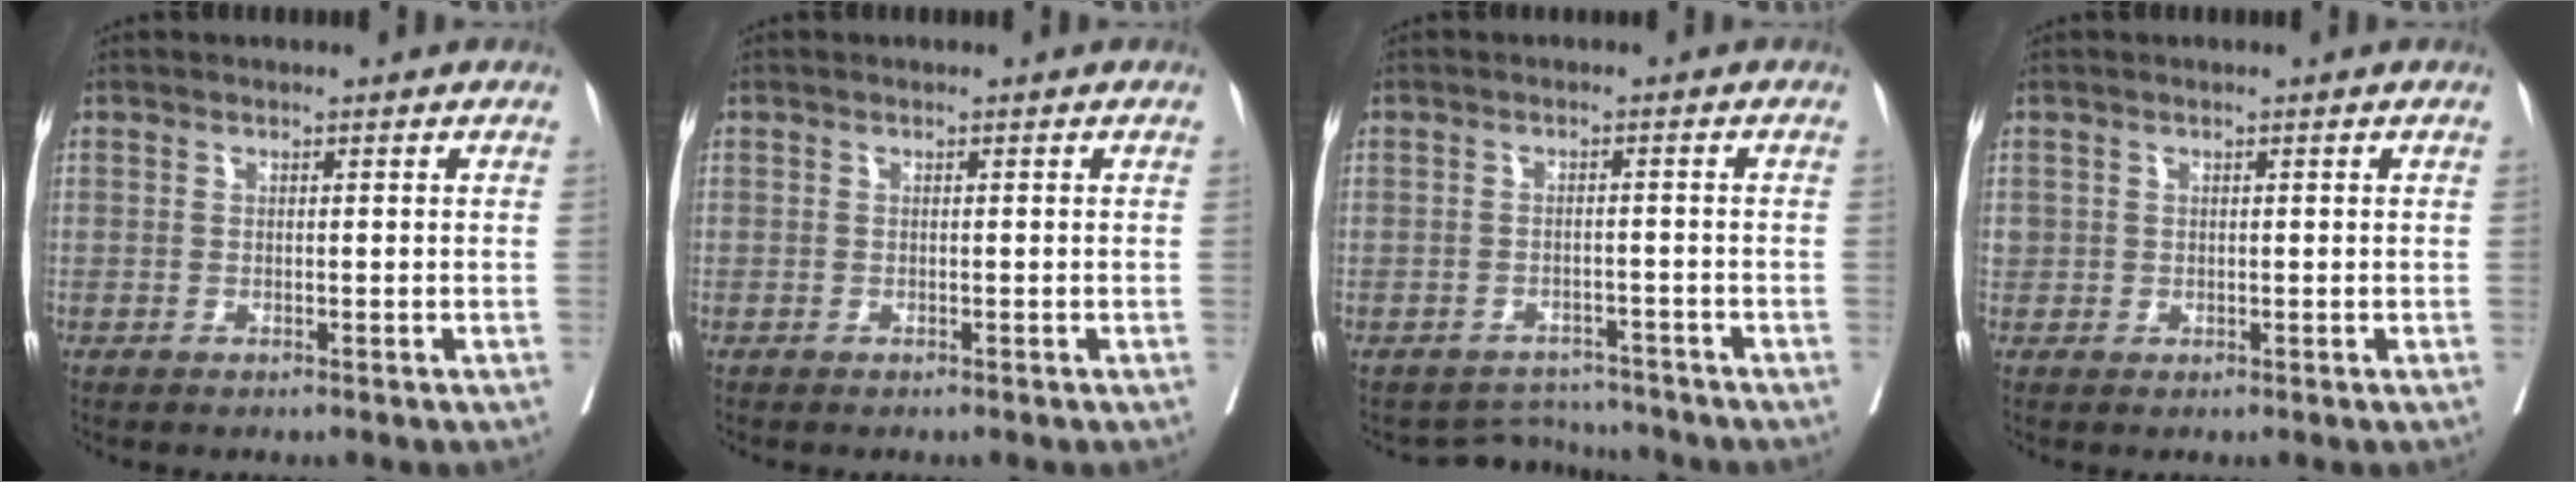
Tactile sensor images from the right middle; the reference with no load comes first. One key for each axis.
{"total": 0.0}
{"total": 4.2, "fx": -3.8, "fy": 0.8, "fz": -1.5, "tx": 0.022, "ty": 0.013, "tz": -0.053}
{"total": 1.1, "fx": 0.1, "fy": 1.1, "fz": 0.2, "tx": 0.003, "ty": 0.006, "tz": 0.002}